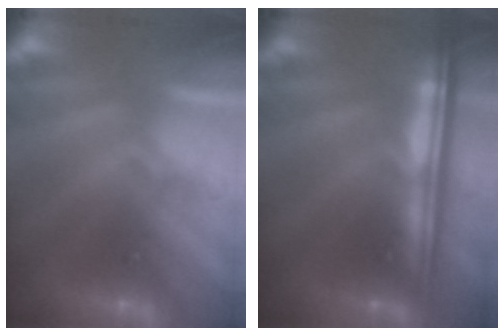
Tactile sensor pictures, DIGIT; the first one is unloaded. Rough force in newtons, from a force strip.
{"total": 9.0}